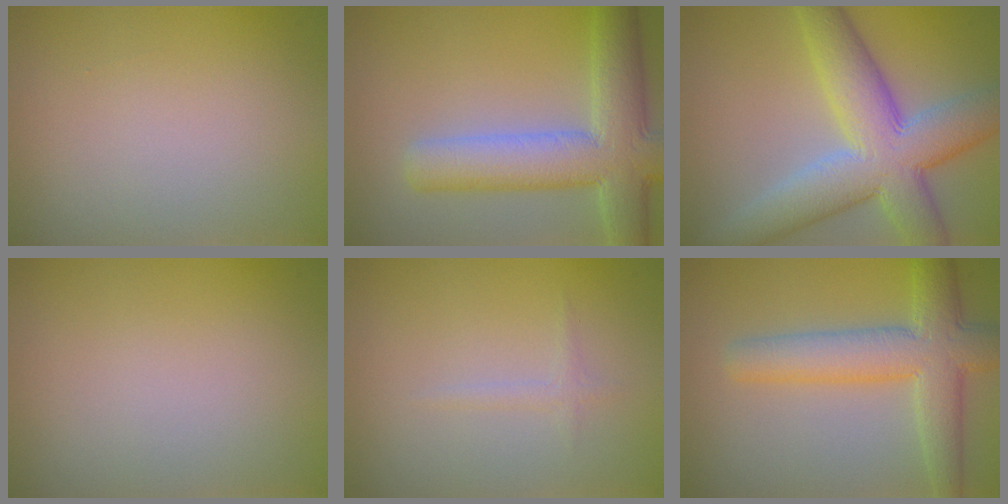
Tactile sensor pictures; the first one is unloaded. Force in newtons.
{"total": 8.4, "press": 8.4, "slide": 0.5}
{"total": 9.9, "press": 9.9, "slide": 0.6}
{"total": 0.0}
{"total": 0.8, "press": 0.8, "slide": 0.1}
{"total": 6.5, "press": 6.5, "slide": 0.3}